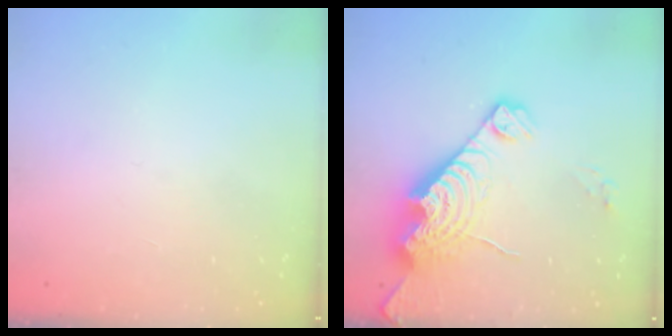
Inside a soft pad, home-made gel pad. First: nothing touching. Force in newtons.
{"total": 16.8, "press": 16.7, "slide": 1.4}